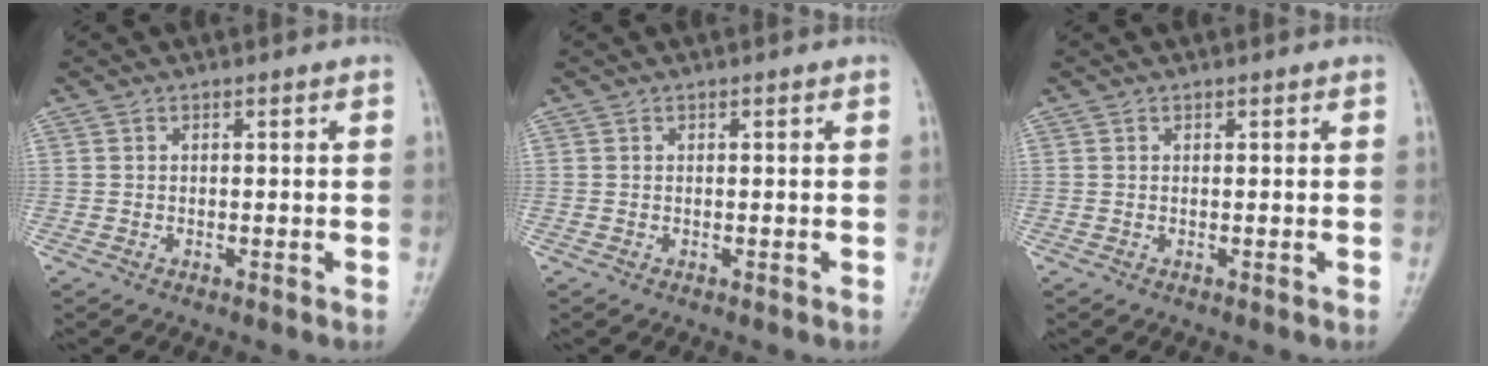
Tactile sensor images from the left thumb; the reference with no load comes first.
{"total": 0.0}
{"total": 0.0}